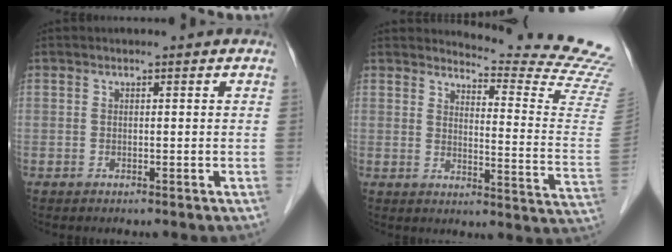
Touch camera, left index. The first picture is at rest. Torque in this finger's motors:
{"motor_torque": [-0.38, -1.44, -0.05, -0.01]}